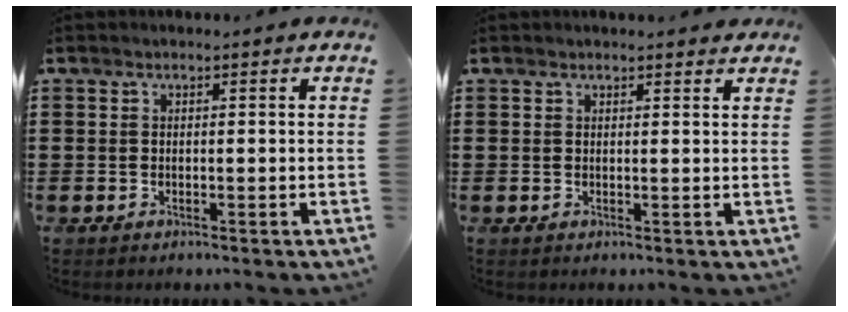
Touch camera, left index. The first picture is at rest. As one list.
[{"total": 1.3, "force": [1.2, 0.1, 0.4], "torque": [-0.010, 0.001, 0.024]}]